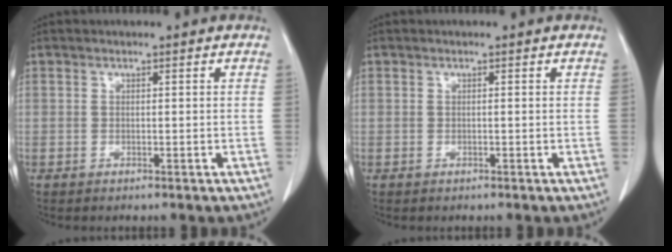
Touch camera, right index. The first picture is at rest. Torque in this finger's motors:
{"motor_torque": [0.16, 0.06, 0.06, 0.05]}